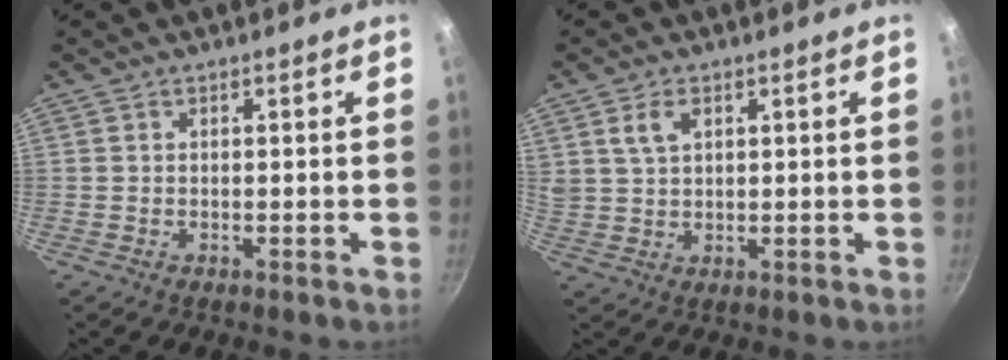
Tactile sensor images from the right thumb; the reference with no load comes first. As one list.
[{"total": 4.7, "force": [2.1, 2.9, 3.1], "torque": [-0.046, -0.001, 0.045]}]